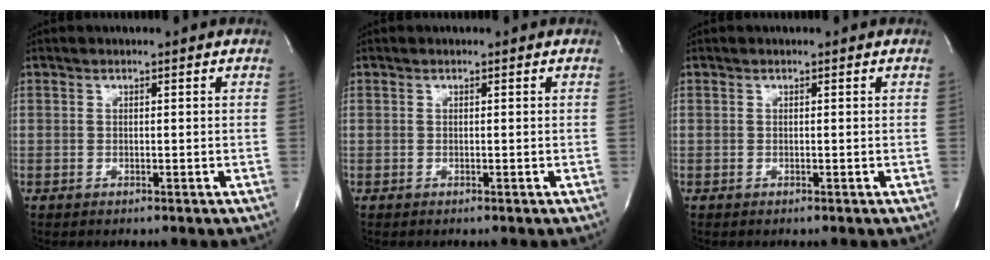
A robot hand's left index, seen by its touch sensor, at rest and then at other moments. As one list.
[{"total": 0.0}, {"total": 0.0}]